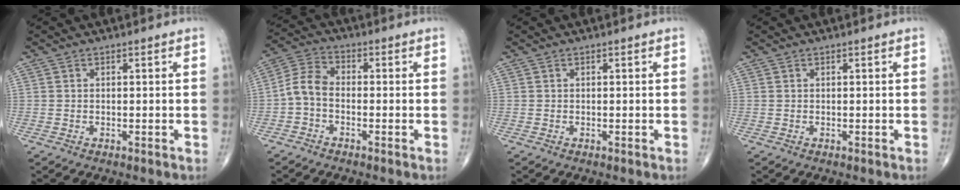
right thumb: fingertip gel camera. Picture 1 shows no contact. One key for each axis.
{"total": 5.5, "fx": -1.6, "fy": 3.4, "fz": 4.0, "tx": -0.078, "ty": 0.024, "tz": -0.046}
{"total": 0.0}
{"total": 0.0}